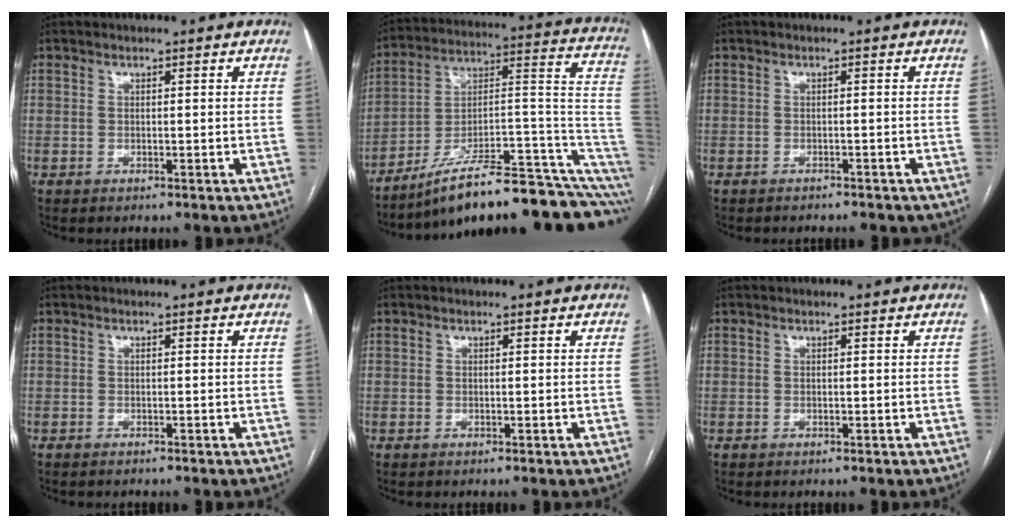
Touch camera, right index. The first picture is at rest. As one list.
[{"total": 23.4, "force": [-14.4, 4.7, 17.8], "torque": [-0.159, 0.069, -0.214]}, {"total": 4.2, "force": [-3.6, 1.8, 1.2], "torque": [-0.017, 0.000, -0.037]}, {"total": 1.2, "force": [-1.1, 0.4, 0.3], "torque": [-0.010, -0.001, -0.014]}, {"total": 0.0}, {"total": 0.0}]